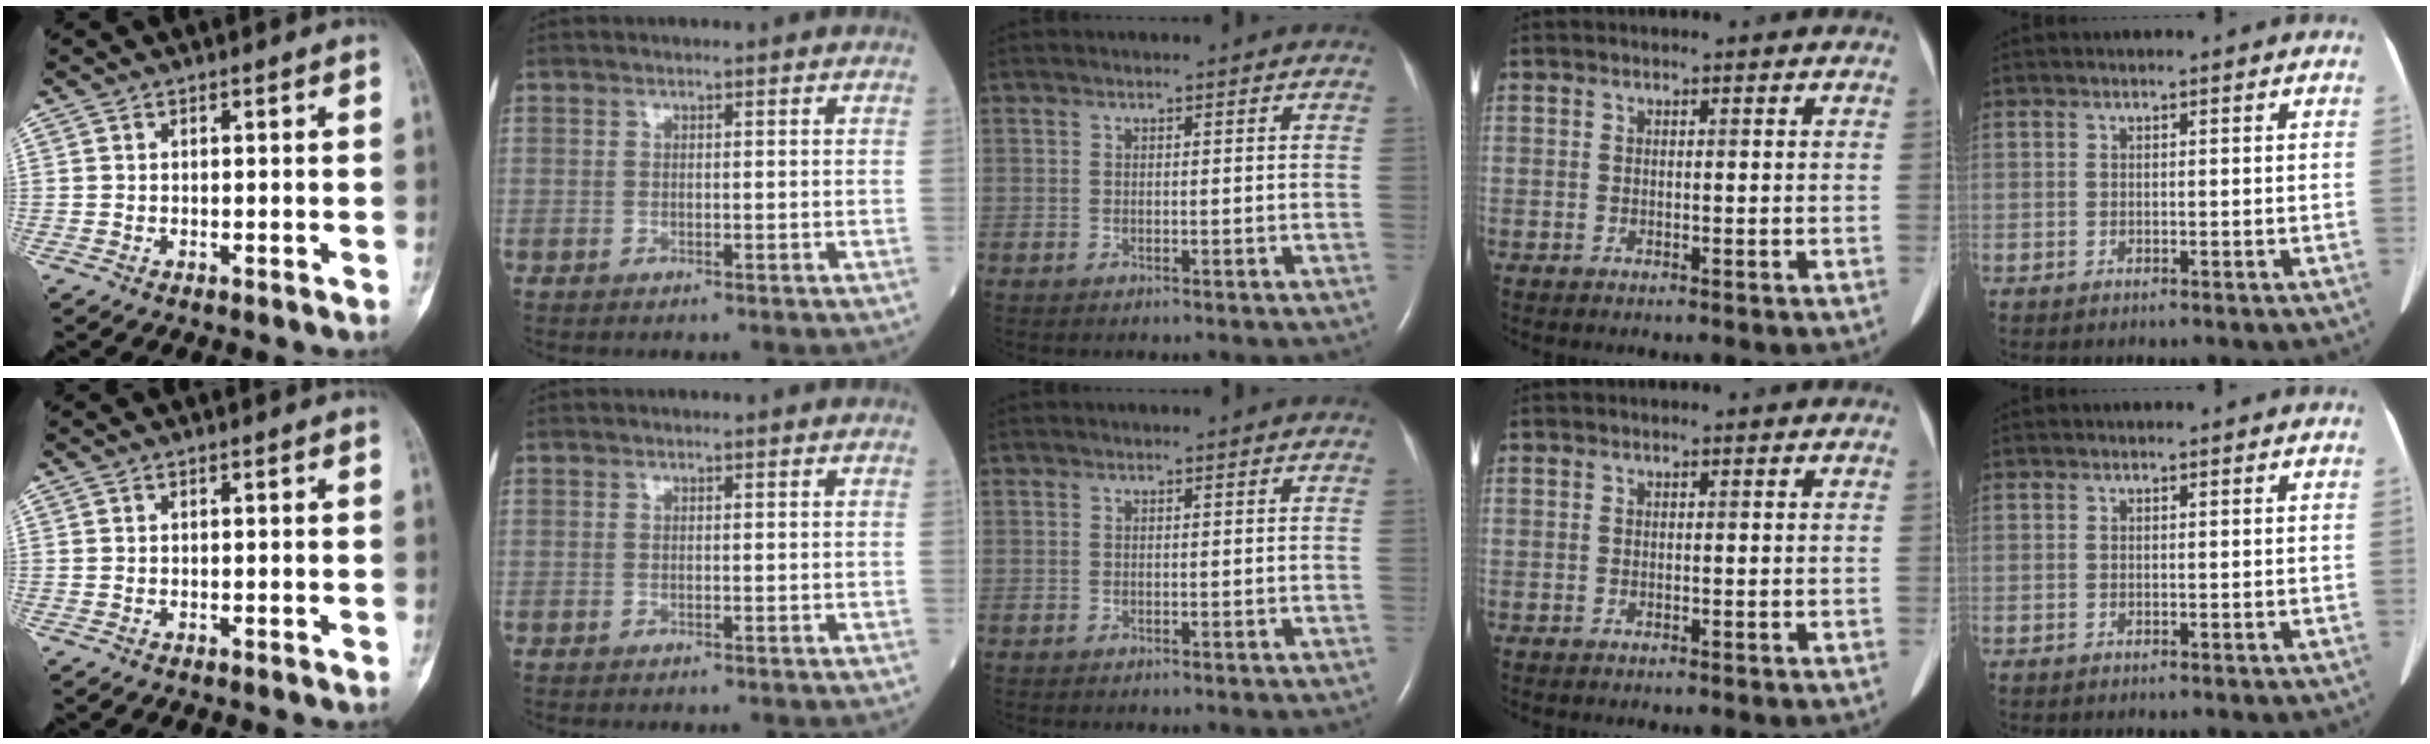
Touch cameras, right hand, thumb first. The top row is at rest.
{}